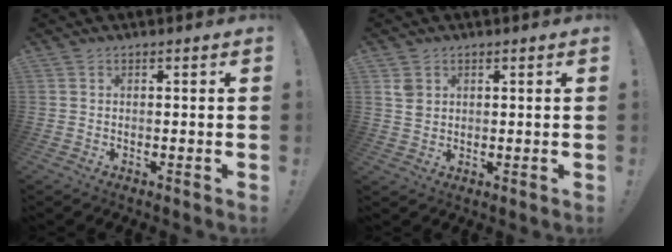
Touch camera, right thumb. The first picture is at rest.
{"total": 3.4, "force": [1.7, 2.6, 1.4], "torque": [-0.012, -0.006, 0.030]}